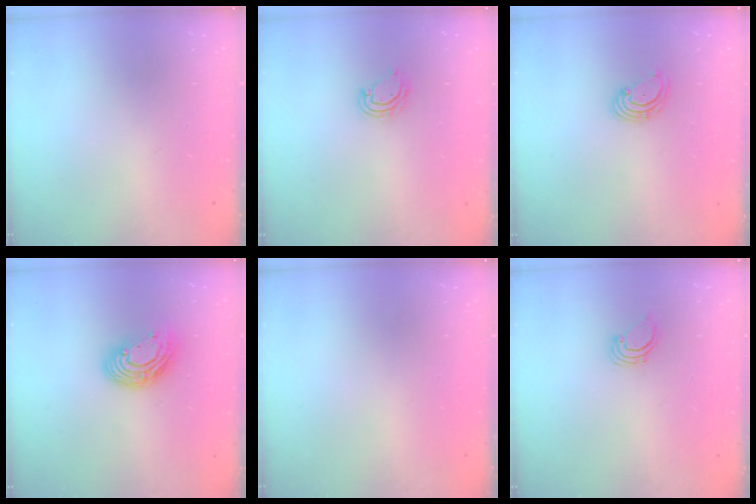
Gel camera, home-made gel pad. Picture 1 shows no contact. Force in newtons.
{"total": 5.2, "press": 5.2, "slide": 0.4}
{"total": 2.7, "press": 2.7, "slide": 0.6}
{"total": 11.8, "press": 11.8, "slide": 0.8}
{"total": 0.0}
{"total": 2.2, "press": 2.2, "slide": 0.2}